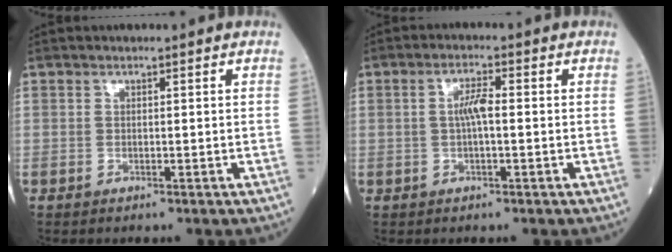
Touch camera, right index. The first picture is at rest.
{"total": 3.3, "force": [0.1, 0.6, 3.3], "torque": [-0.065, 0.009, 0.001]}